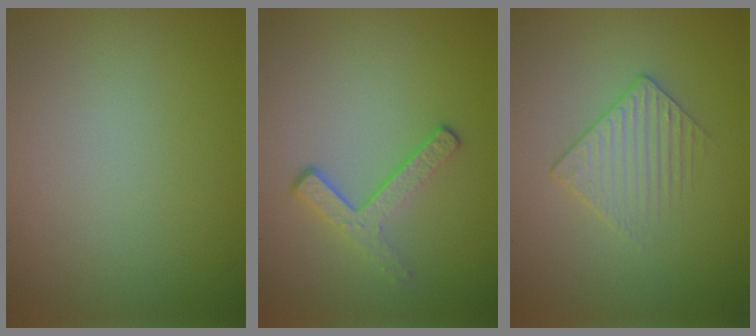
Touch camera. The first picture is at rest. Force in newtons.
{"total": 3.3, "press": 2.3, "slide": 2.3}
{"total": 1.9, "press": 1.6, "slide": 1.0}